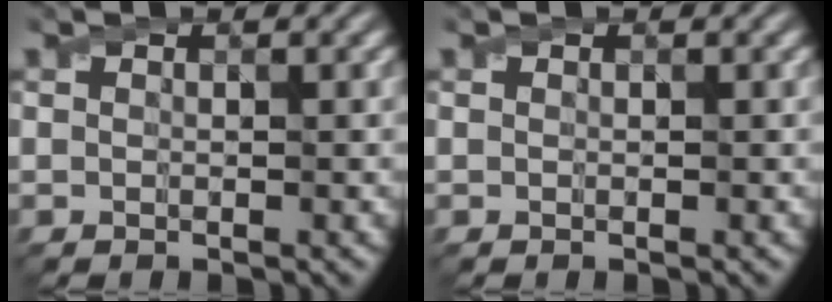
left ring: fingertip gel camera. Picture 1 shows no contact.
{"total": 0.0}